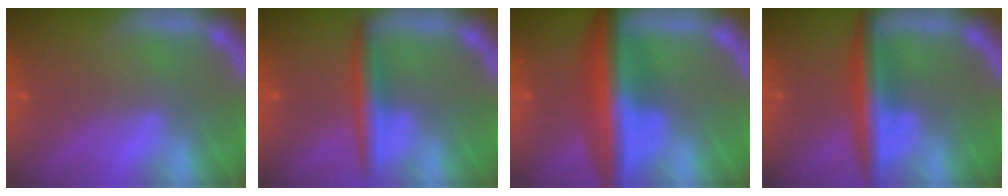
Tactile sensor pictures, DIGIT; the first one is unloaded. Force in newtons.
{"total": 3.5}
{"total": 8.4}
{"total": 5.0}